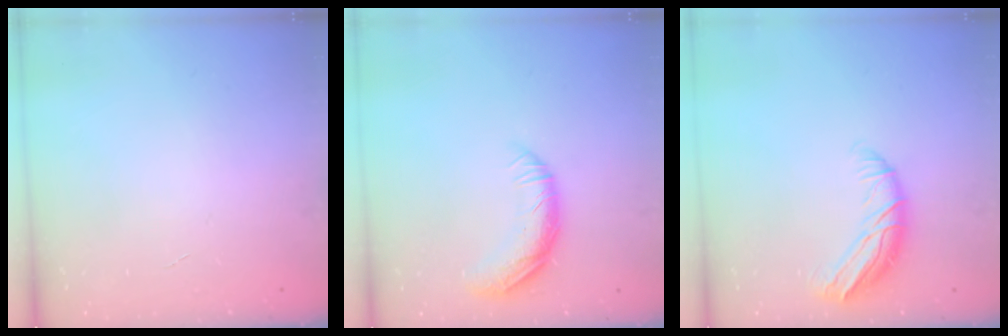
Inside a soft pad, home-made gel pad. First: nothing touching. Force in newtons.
{"total": 11.2, "press": 11.1, "slide": 0.9}
{"total": 10.3, "press": 10.2, "slide": 0.8}